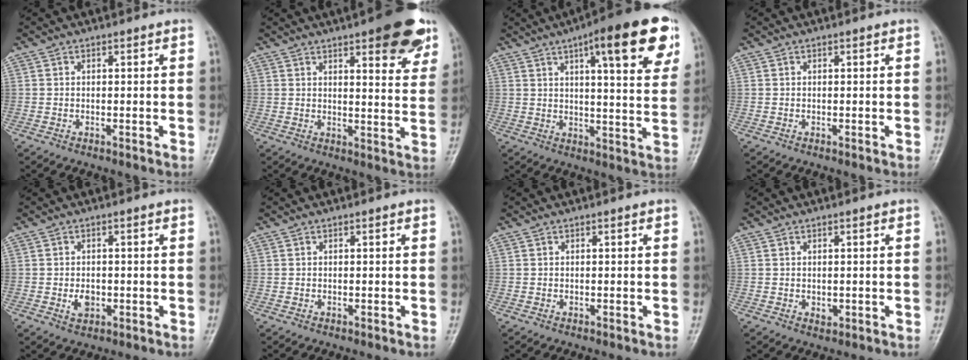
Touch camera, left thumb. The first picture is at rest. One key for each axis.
{"total": 13.0, "fx": 7.8, "fy": 4.0, "fz": 9.7, "tx": -0.086, "ty": -0.035, "tz": 0.095}
{"total": 18.0, "fx": 8.9, "fy": 4.2, "fz": 15.0, "tx": -0.175, "ty": -0.022, "tz": 0.117}
{"total": 0.0}
{"total": 2.8, "fx": -0.6, "fy": 2.0, "fz": 1.8, "tx": -0.025, "ty": 0.000, "tz": -0.008}
{"total": 0.0}
{"total": 0.0}
{"total": 1.5, "fx": 0.1, "fy": 1.0, "fz": 1.1, "tx": -0.012, "ty": -0.002, "tz": 0.004}